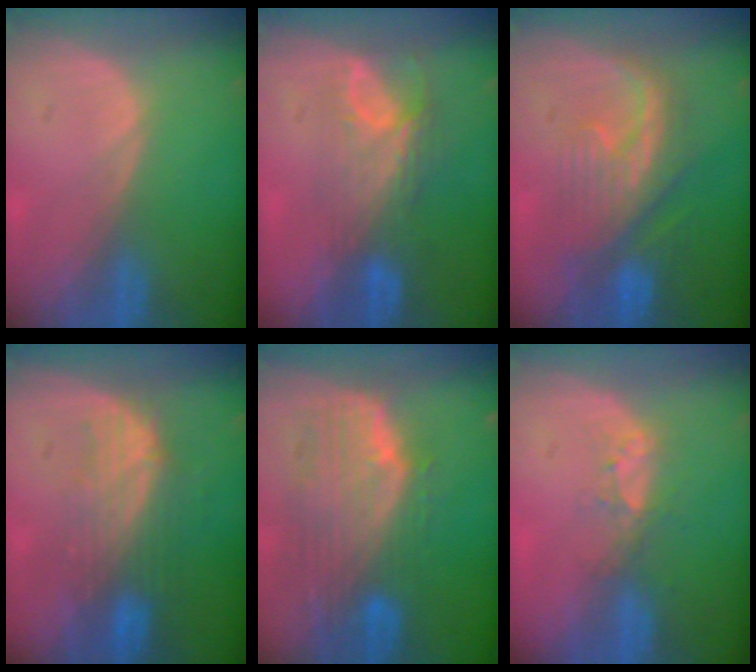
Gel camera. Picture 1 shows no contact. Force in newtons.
{"total": 7.8, "press": 6.8, "slide": 3.9}
{"total": 8.1, "press": 8.0, "slide": 1.0}
{"total": 7.4, "press": 7.0, "slide": 2.2}
{"total": 9.9, "press": 8.8, "slide": 4.5}
{"total": 3.3, "press": 2.8, "slide": 1.7}